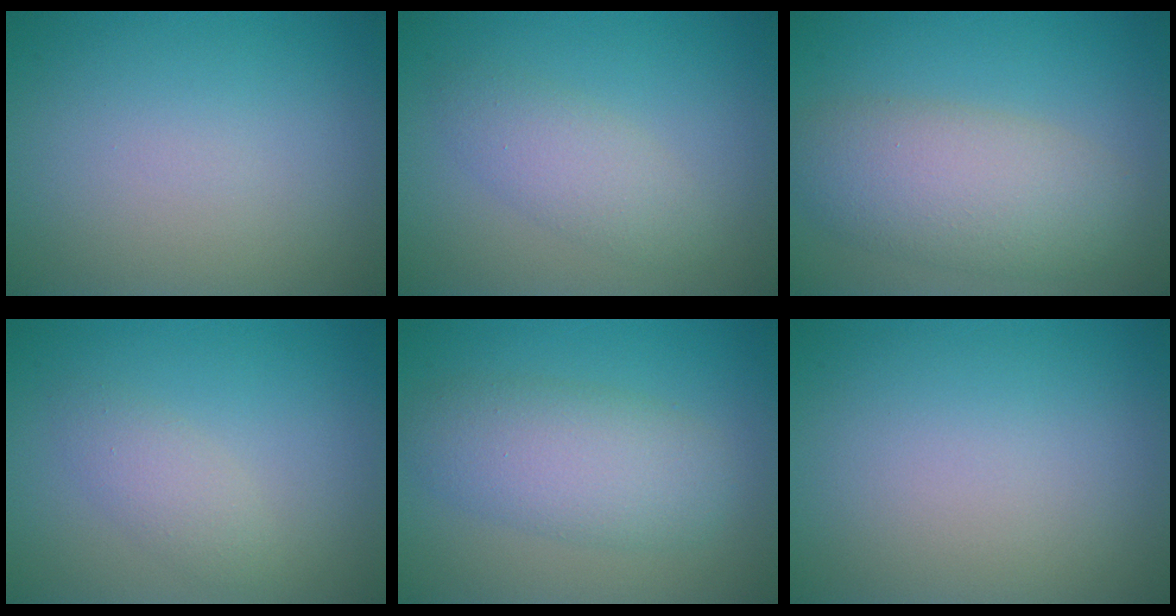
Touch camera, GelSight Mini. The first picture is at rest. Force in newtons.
{"total": 2.7, "press": 2.7, "slide": 0.1}
{"total": 6.3, "press": 6.3, "slide": 0.5}
{"total": 2.0, "press": 2.0, "slide": 0.2}
{"total": 5.3, "press": 5.3, "slide": 0.0}
{"total": 0.0}